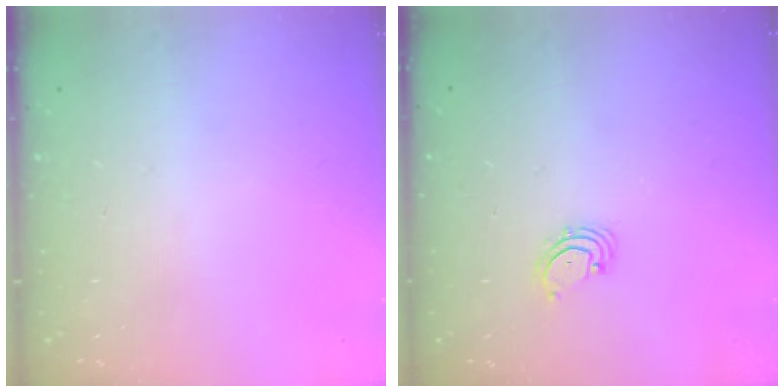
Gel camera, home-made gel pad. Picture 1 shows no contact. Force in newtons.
{"total": 2.3, "press": 2.3, "slide": 0.5}